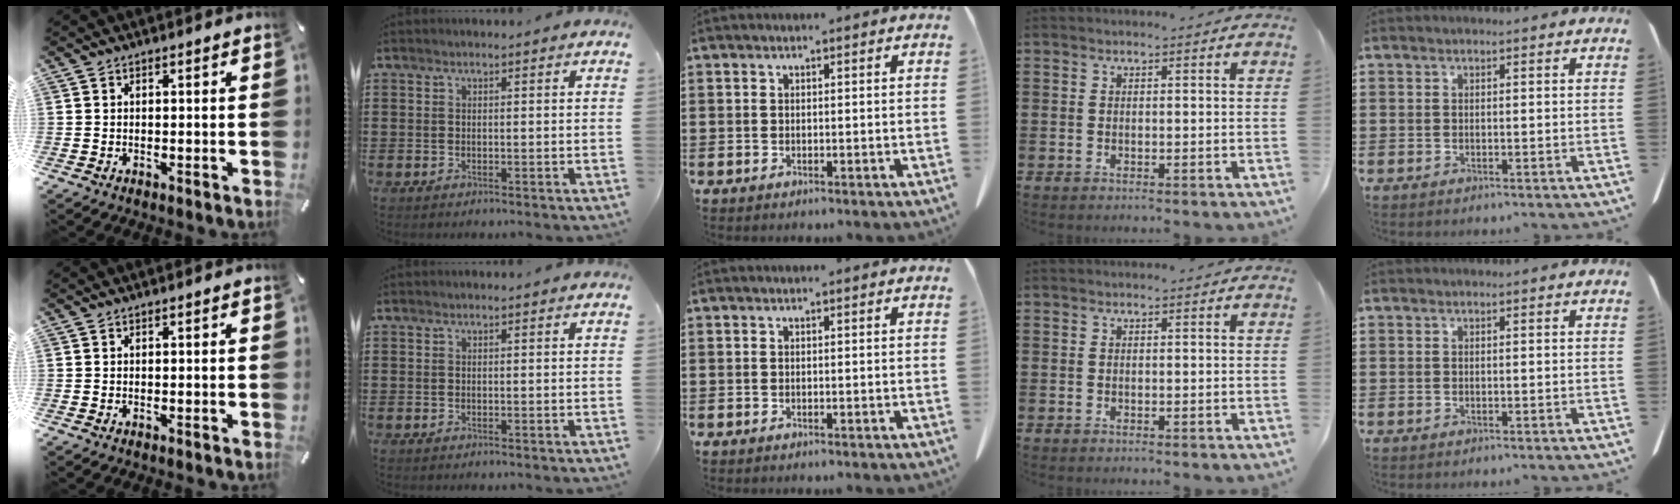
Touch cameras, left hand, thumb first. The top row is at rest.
{}